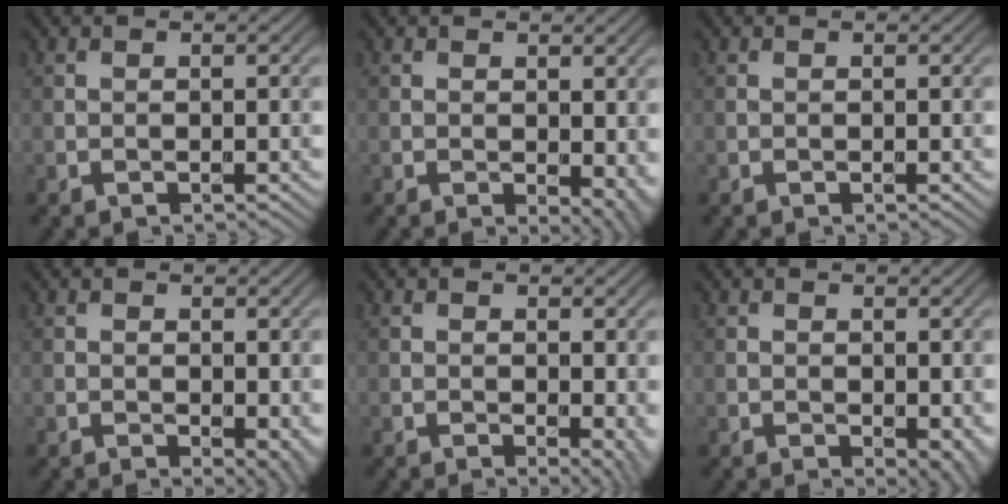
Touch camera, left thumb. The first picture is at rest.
{"total": 4.0, "force": [-0.5, 2.3, 3.3], "torque": [-0.037, -0.010, -0.003]}
{"total": 0.0}
{"total": 3.2, "force": [-0.6, 1.8, 2.6], "torque": [-0.029, -0.010, -0.005]}
{"total": 3.3, "force": [-0.2, 1.5, 2.9], "torque": [-0.029, -0.006, -0.001]}
{"total": 3.3, "force": [-0.8, 1.9, 2.6], "torque": [-0.031, -0.012, -0.008]}